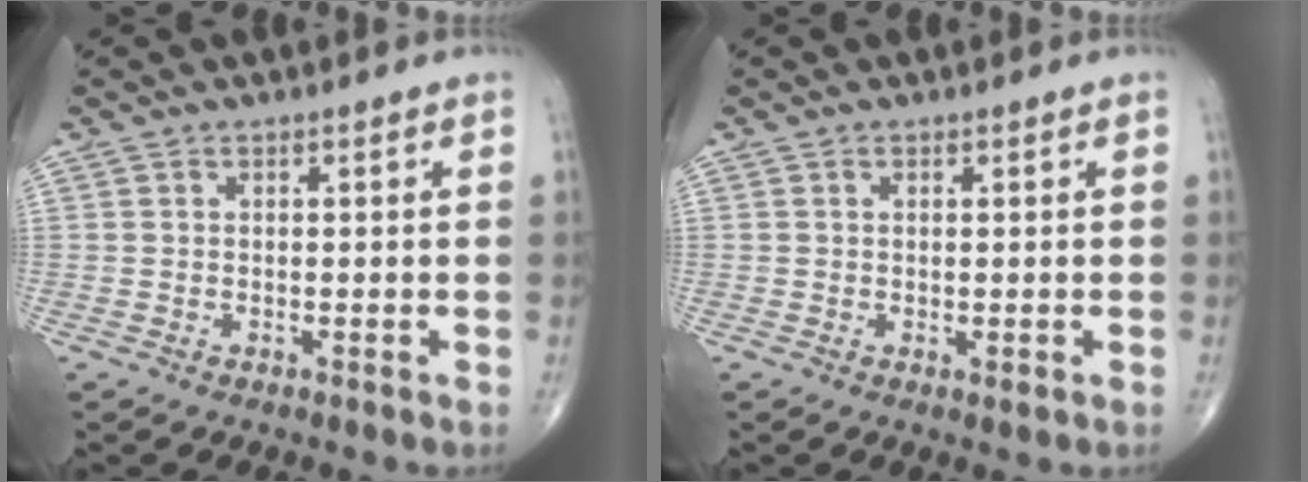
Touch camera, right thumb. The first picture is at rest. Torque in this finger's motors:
{"motor_torque": [-0.87, -0.04, -0.11, 0.00, 0.02]}